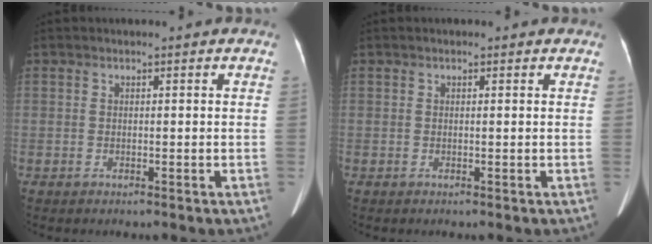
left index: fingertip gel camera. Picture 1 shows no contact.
{"total": 0.9, "force": [0.7, 0.2, 0.5], "torque": [-0.007, 0.004, 0.006]}